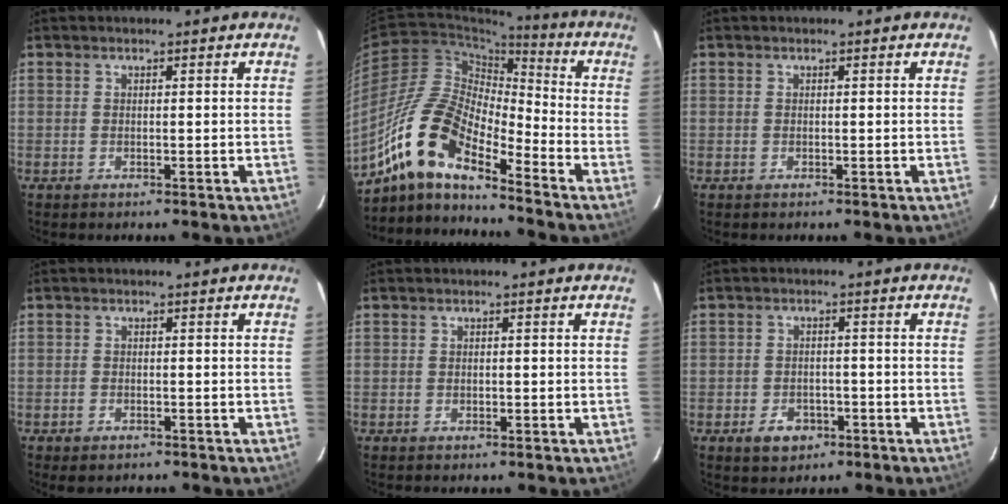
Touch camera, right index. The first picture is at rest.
{"total": 14.8, "force": [-10.8, 4.5, 9.1], "torque": [-0.166, 0.007, -0.222]}
{"total": 0.0}
{"total": 1.7, "force": [-1.1, 1.1, 0.7], "torque": [-0.014, -0.003, -0.015]}
{"total": 0.5, "force": [-0.1, 0.5, 0.2], "torque": [-0.001, 0.001, -0.001]}
{"total": 4.8, "force": [-2.5, 3.5, 2.0], "torque": [-0.047, 0.008, -0.029]}